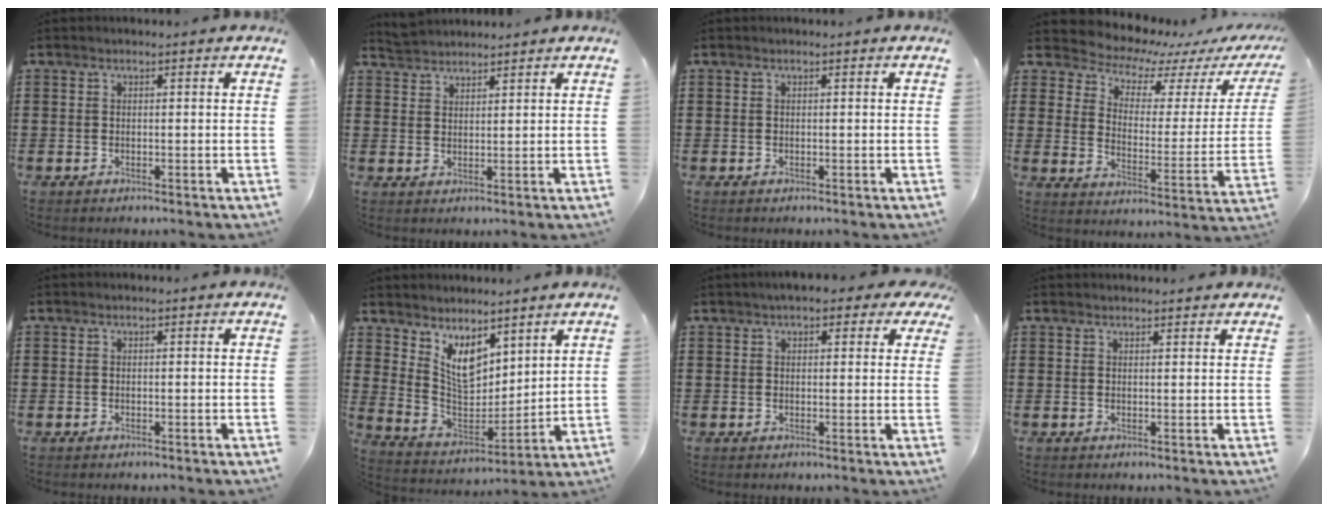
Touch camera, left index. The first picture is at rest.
{"total": 2.6, "force": [2.5, 0.0, -0.4], "torque": [-0.001, -0.005, 0.051]}
{"total": 0.0}
{"total": 4.6, "force": [4.3, 1.6, 0.7], "torque": [-0.040, -0.044, 0.067]}
{"total": 0.0}
{"total": 6.7, "force": [4.8, 3.7, 3.0], "torque": [-0.068, -0.025, 0.086]}
{"total": 3.3, "force": [2.4, 1.3, 1.8], "torque": [-0.037, 0.002, 0.041]}
{"total": 1.2, "force": [1.2, 0.0, 0.3], "torque": [-0.007, -0.001, 0.024]}